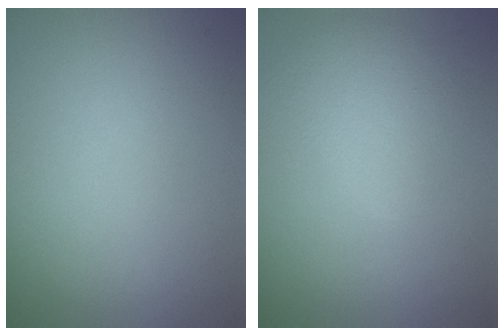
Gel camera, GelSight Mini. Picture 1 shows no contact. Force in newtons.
{"total": 3.3, "press": 3.3, "slide": 0.2}